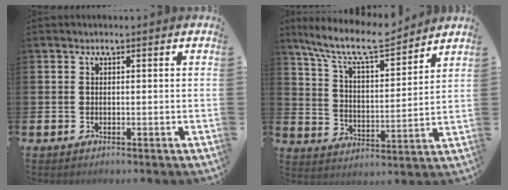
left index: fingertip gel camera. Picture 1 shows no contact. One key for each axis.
{"total": 10.2, "fx": 9.1, "fy": 2.0, "fz": 4.3, "tx": -0.114, "ty": -0.051, "tz": 0.159}